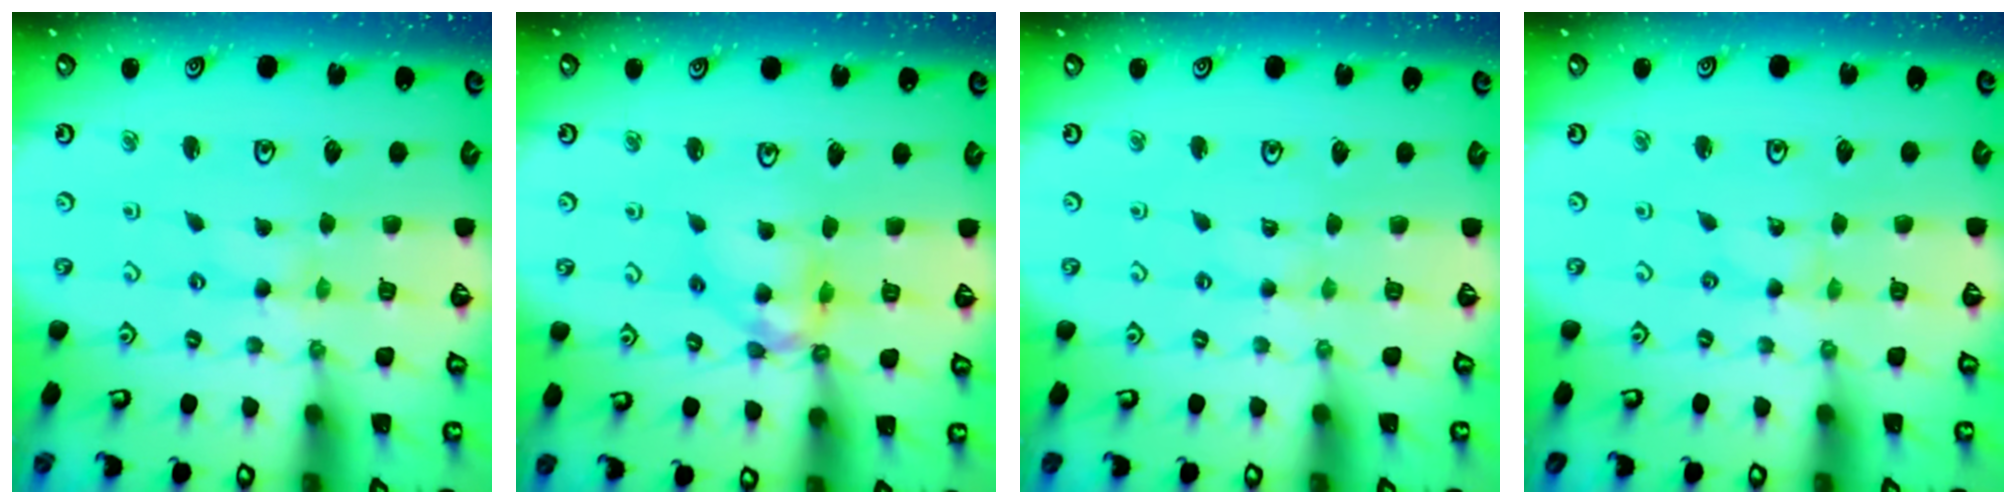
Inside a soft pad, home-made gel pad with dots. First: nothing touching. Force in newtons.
{"total": 11.8, "press": 11.8, "slide": 0.9}
{"total": 0.0}
{"total": 0.0}